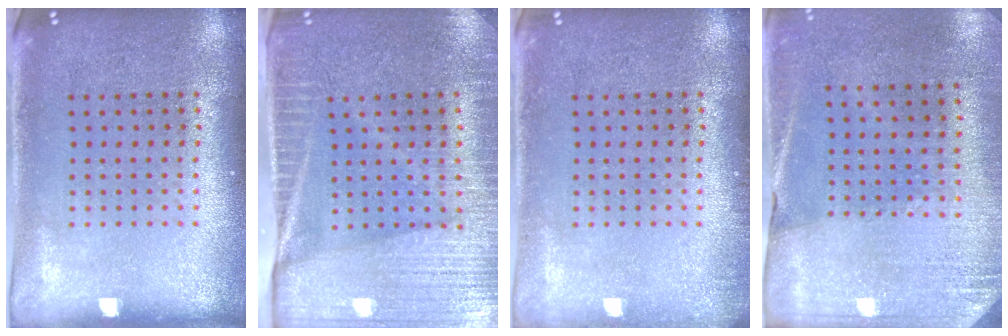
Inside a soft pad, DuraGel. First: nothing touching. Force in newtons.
{"total": 4.1, "press": 3.7, "slide": 1.8}
{"total": 0.8, "press": 0.8, "slide": 0.0}
{"total": 2.6, "press": 2.4, "slide": 1.0}